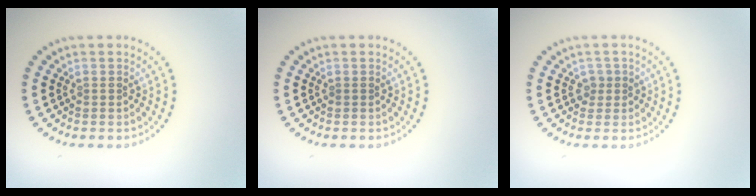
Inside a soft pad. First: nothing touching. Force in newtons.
{"total": 0.0}
{"total": 1.1, "press": 0.8, "slide": 0.7}